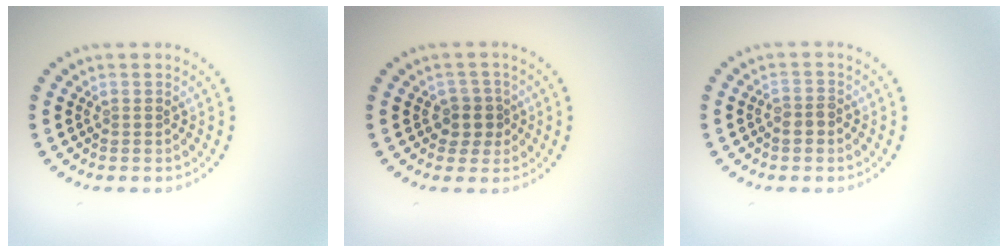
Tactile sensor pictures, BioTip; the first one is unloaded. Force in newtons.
{"total": 2.3, "press": 2.0, "slide": 1.2}
{"total": 1.6, "press": 1.4, "slide": 0.8}